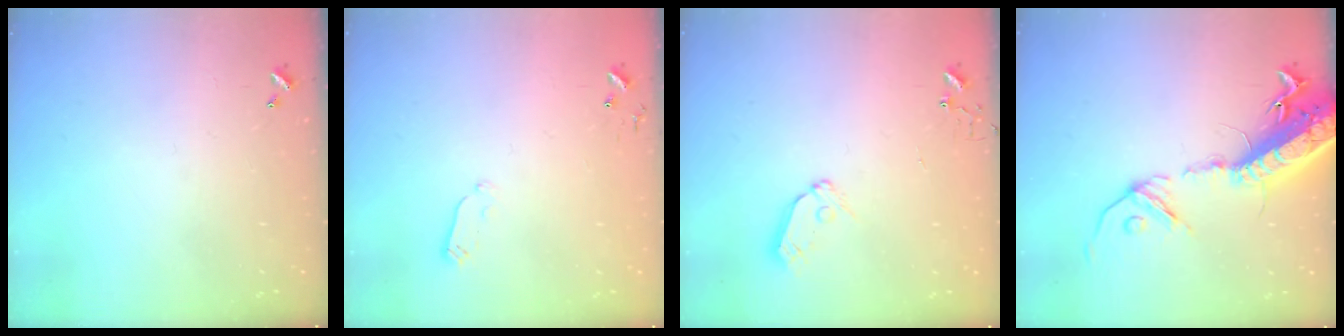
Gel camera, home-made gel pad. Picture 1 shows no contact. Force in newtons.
{"total": 2.9, "press": 2.9, "slide": 0.4}
{"total": 7.0, "press": 7.0, "slide": 0.6}
{"total": 21.7, "press": 21.1, "slide": 5.1}